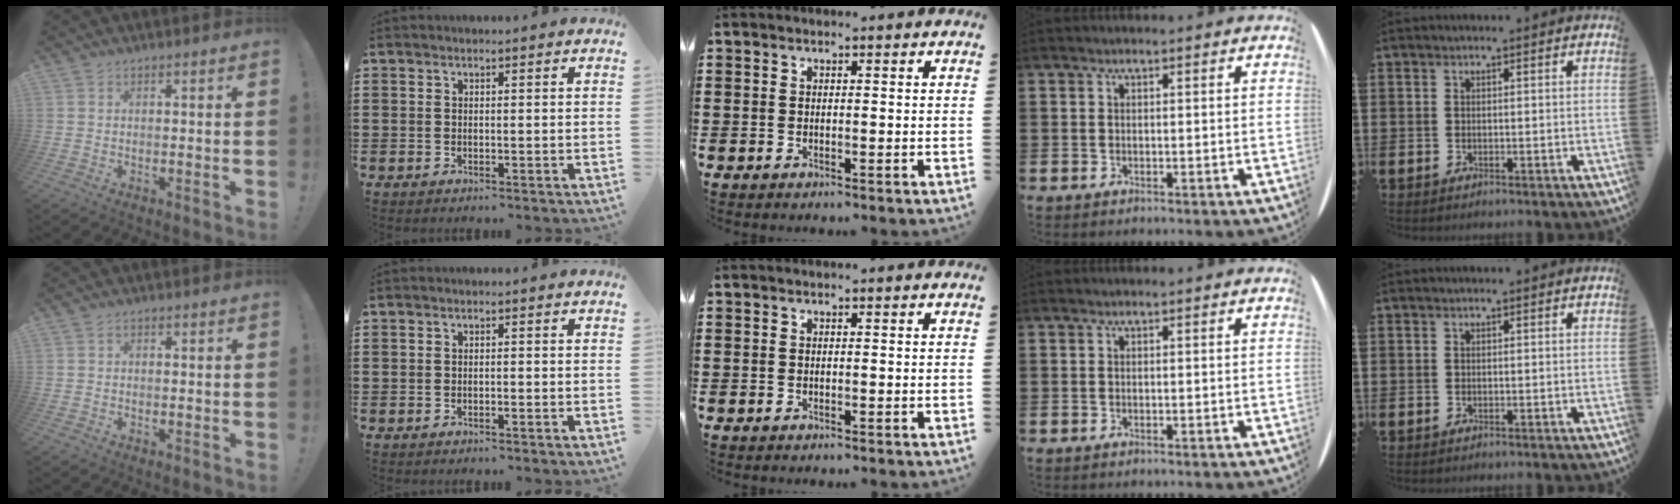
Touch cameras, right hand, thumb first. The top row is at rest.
{"thumb": {"total": 0.8, "force": [-0.6, 0.1, 0.4], "torque": [-0.006, 0.001, -0.011]}, "index": {"total": 0.6, "force": [-0.6, 0.0, 0.2], "torque": [-0.004, -0.002, -0.012]}}